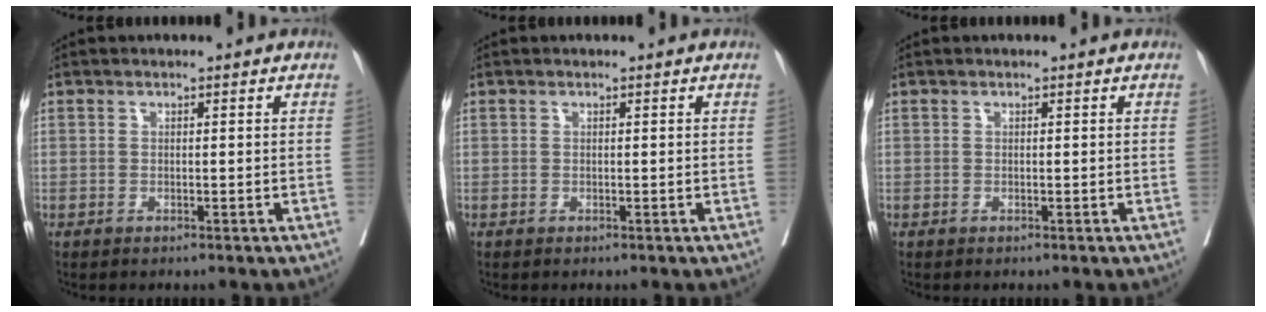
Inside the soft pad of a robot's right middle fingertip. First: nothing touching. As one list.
[{"total": 0.0}, {"total": 0.0}]